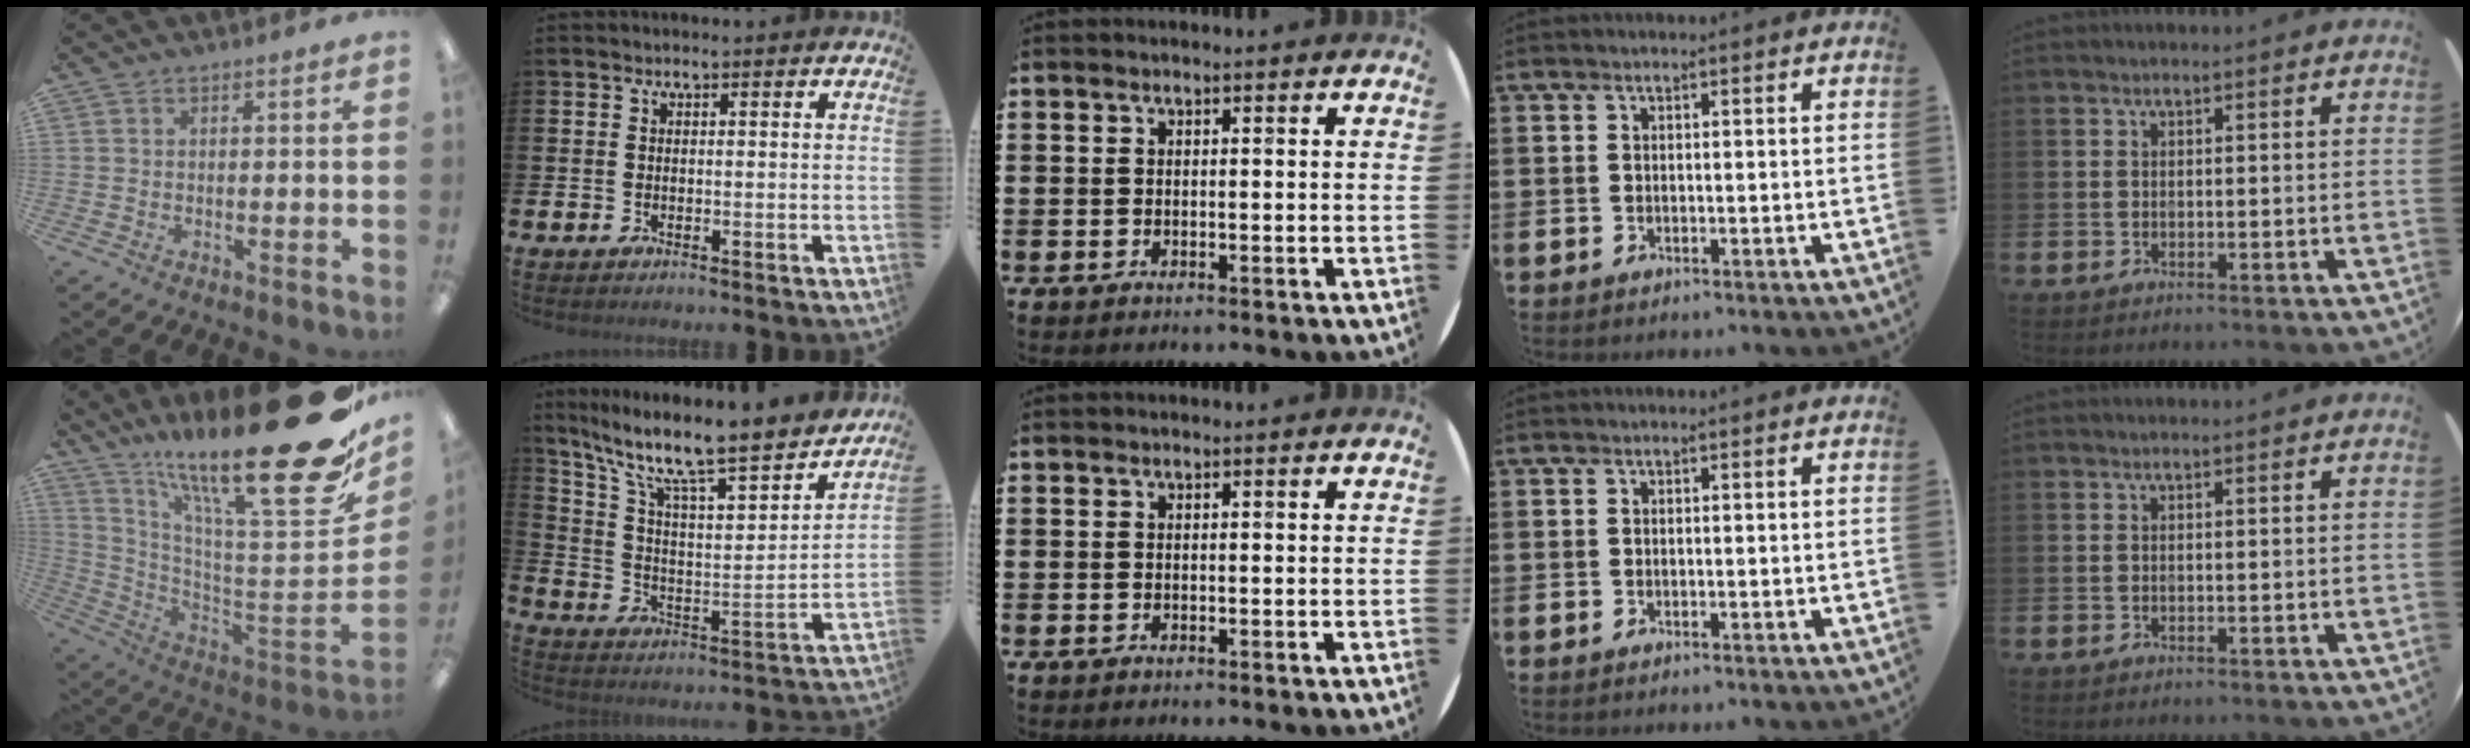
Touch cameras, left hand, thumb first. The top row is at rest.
{"thumb": {"total": 29.0, "force": [18.2, 6.5, 21.6], "torque": [-0.288, -0.147, 0.300]}, "index": {"total": 11.1, "force": [9.5, 2.0, 5.3], "torque": [-0.131, -0.074, 0.157]}}